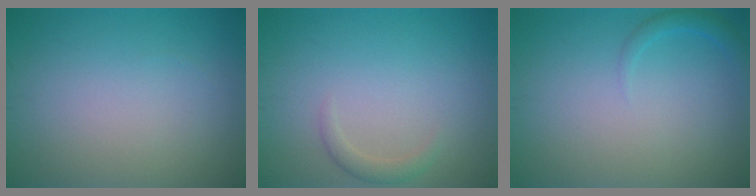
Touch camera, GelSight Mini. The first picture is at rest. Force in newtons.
{"total": 1.2, "press": 1.2, "slide": 0.0}
{"total": 1.1, "press": 1.1, "slide": 0.1}